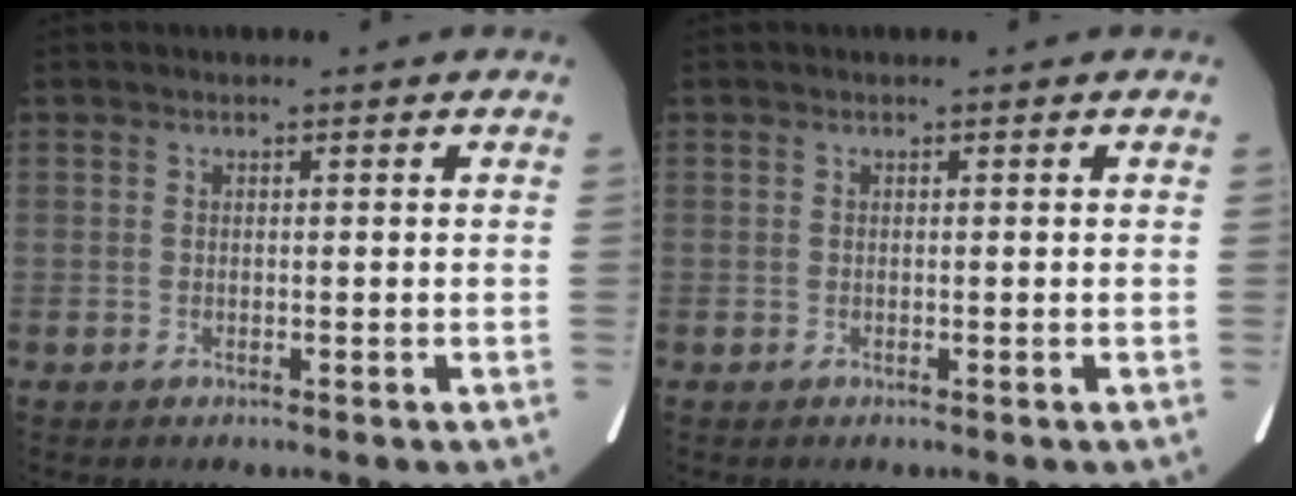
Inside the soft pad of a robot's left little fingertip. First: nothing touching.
{"total": 0.0}